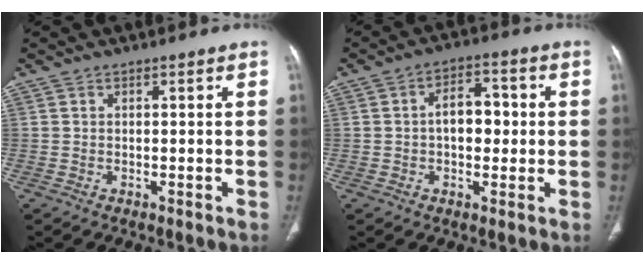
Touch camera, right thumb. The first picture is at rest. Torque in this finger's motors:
{"motor_torque": [0.81, 0.73, 0.23, -0.48, 0.26]}